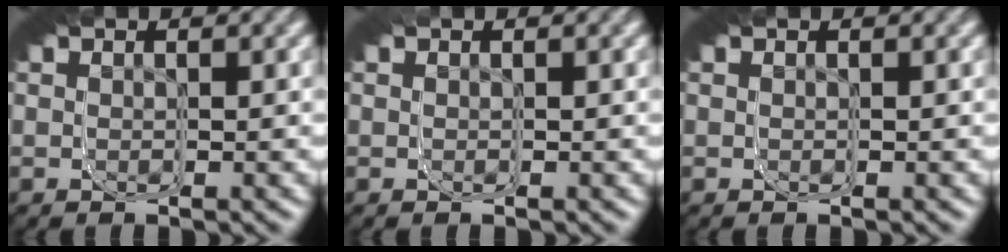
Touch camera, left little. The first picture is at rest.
{"total": 0.7, "force": [-0.2, -0.4, -0.6], "torque": [0.007, -0.003, 0.000]}
{"total": 0.0}